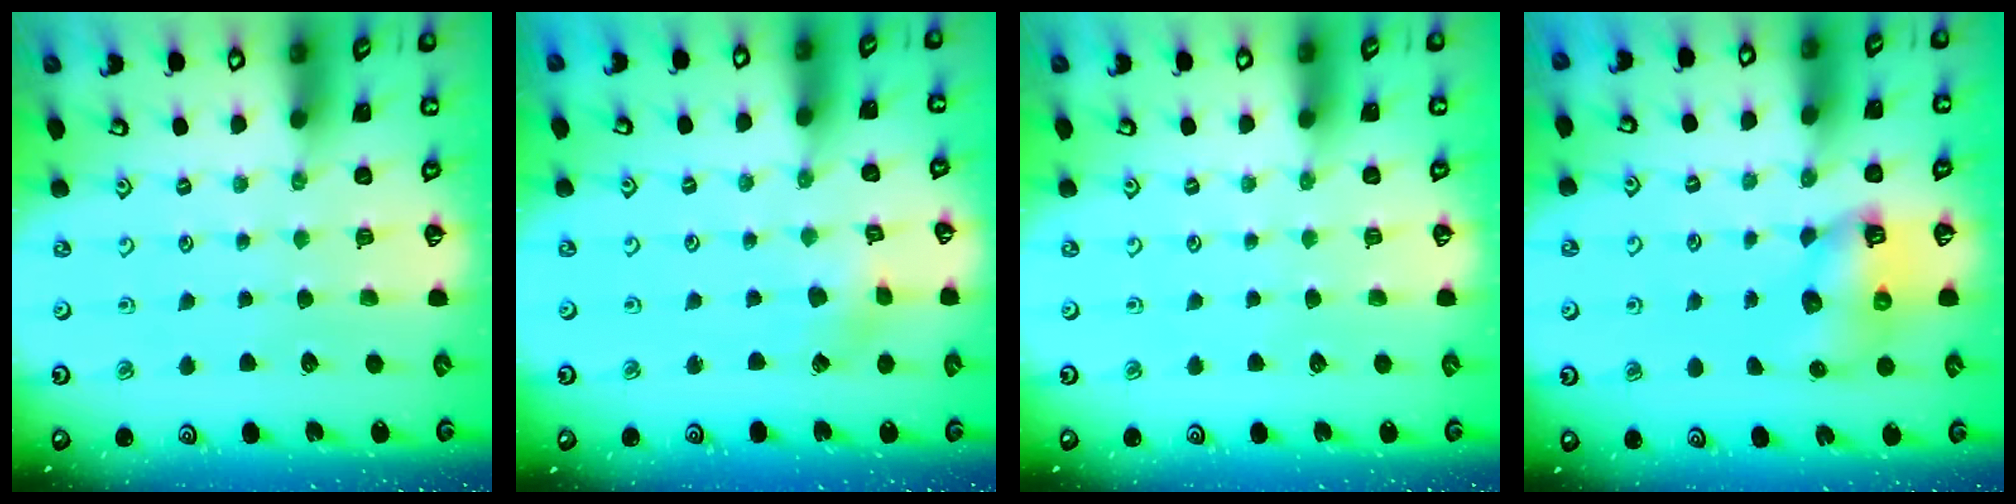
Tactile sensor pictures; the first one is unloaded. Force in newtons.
{"total": 2.2, "press": 2.2, "slide": 0.3}
{"total": 0.0}
{"total": 9.3, "press": 9.2, "slide": 0.9}